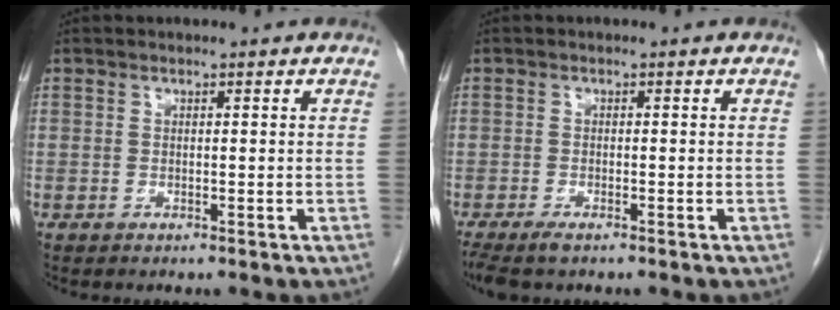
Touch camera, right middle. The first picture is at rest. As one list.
[{"total": 3.6, "force": [-2.7, 0.9, 2.2], "torque": [-0.041, -0.011, -0.044]}]